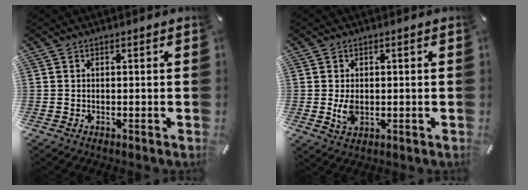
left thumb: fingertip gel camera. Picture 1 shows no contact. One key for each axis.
{"total": 3.7, "fx": -0.2, "fy": 2.5, "fz": 2.6, "tx": -0.060, "ty": -0.008, "tz": -0.009}